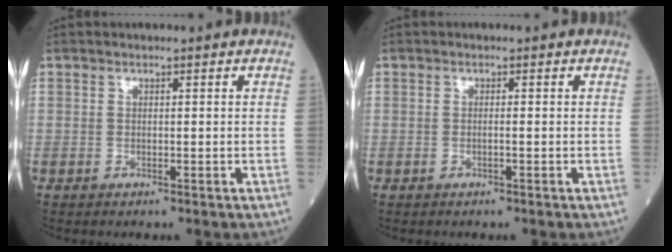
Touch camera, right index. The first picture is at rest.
{"total": 0.8, "force": [-0.2, -0.2, 0.7], "torque": [-0.016, 0.000, -0.003]}